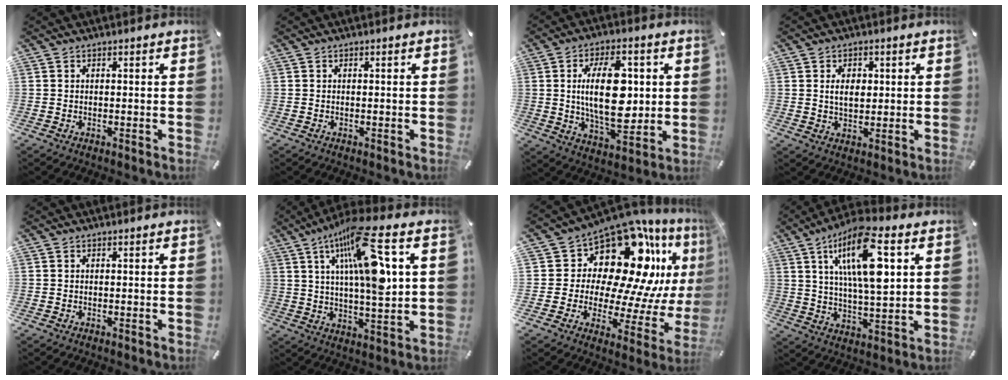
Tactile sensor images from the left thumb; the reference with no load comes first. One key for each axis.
{"total": 0.0}
{"total": 17.7, "fx": 2.0, "fy": 9.2, "fz": 15.0, "tx": -0.277, "ty": -0.012, "tz": 0.025}
{"total": 4.8, "fx": 0.8, "fy": 3.2, "fz": 3.5, "tx": -0.057, "ty": 0.002, "tz": 0.009}
{"total": 0.0}
{"total": 19.6, "fx": 7.4, "fy": 5.5, "fz": 17.3, "tx": -0.301, "ty": -0.030, "tz": 0.106}
{"total": 21.9, "fx": 11.1, "fy": 13.3, "fz": 13.4, "tx": -0.205, "ty": -0.105, "tz": 0.197}
{"total": 17.6, "fx": 7.0, "fy": 5.7, "fz": 15.0, "tx": -0.267, "ty": -0.012, "tz": 0.106}